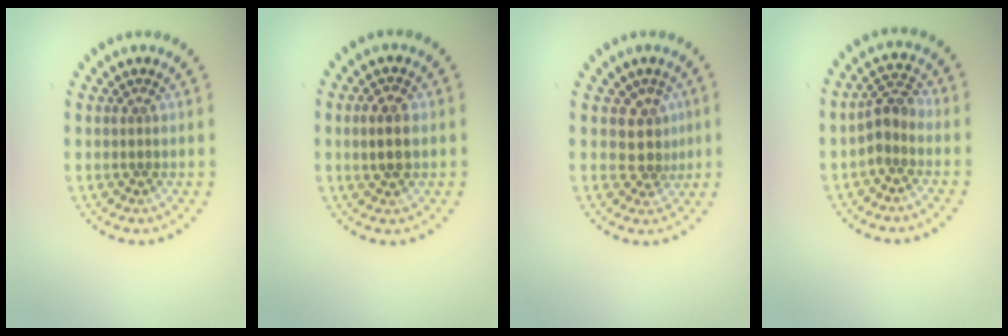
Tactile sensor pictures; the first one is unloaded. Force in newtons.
{"total": 2.6, "press": 2.6, "slide": 0.1}
{"total": 2.5, "press": 1.9, "slide": 1.6}
{"total": 2.4, "press": 2.1, "slide": 1.2}